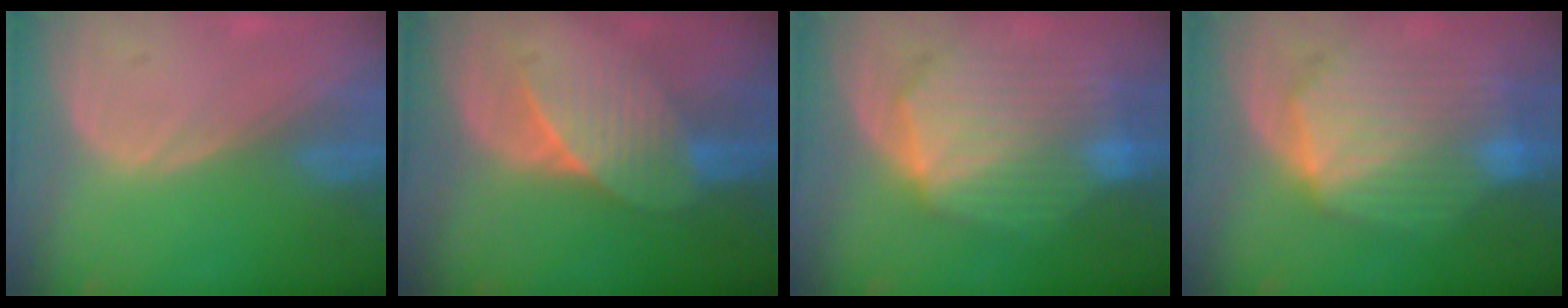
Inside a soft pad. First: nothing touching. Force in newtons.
{"total": 7.2, "press": 6.7, "slide": 2.6}
{"total": 10.7, "press": 10.6, "slide": 0.8}
{"total": 10.7, "press": 10.6, "slide": 0.8}